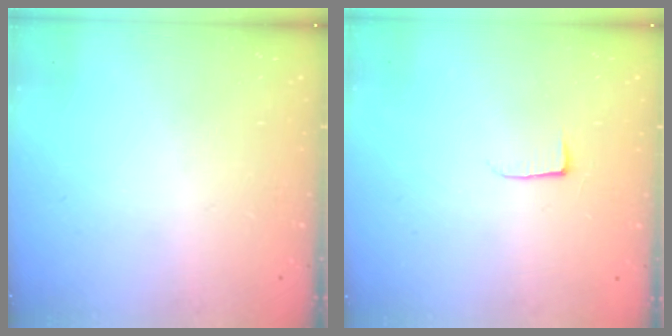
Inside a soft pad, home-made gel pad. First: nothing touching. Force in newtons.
{"total": 3.9, "press": 3.9, "slide": 0.5}